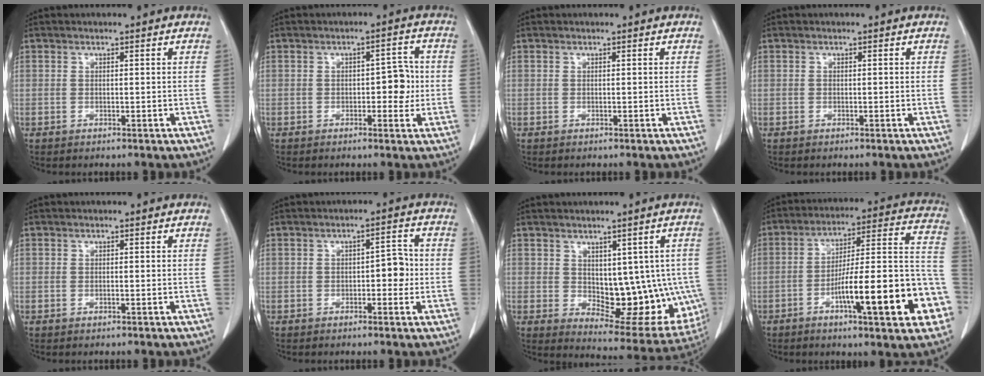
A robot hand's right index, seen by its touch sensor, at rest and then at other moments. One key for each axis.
{"total": 4.3, "fx": -0.4, "fy": 2.1, "fz": 3.7, "tx": -0.039, "ty": 0.011, "tz": -0.005}
{"total": 0.0}
{"total": 0.0}
{"total": 0.0}
{"total": 3.6, "fx": -0.6, "fy": 1.7, "fz": 3.1, "tx": -0.034, "ty": 0.012, "tz": -0.009}
{"total": 13.8, "fx": -0.5, "fy": 7.1, "fz": 11.8, "tx": -0.135, "ty": -0.004, "tz": 0.019}
{"total": 20.5, "fx": -7.5, "fy": 3.2, "fz": 18.8, "tx": -0.228, "ty": 0.026, "tz": -0.103}